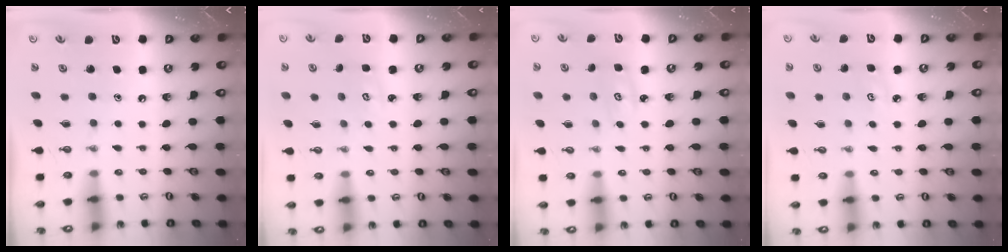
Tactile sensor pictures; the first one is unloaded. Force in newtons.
{"total": 2.8, "press": 2.8, "slide": 0.3}
{"total": 2.8, "press": 2.8, "slide": 0.3}
{"total": 3.9, "press": 3.9, "slide": 0.4}